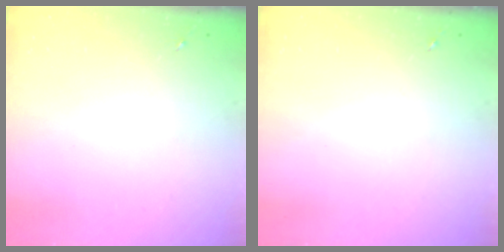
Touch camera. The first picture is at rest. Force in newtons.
{"total": 0.0}